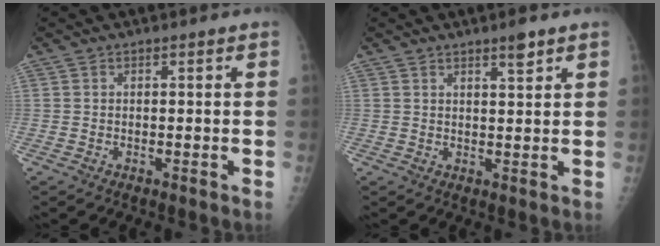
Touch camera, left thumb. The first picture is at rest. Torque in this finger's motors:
{"motor_torque": [0.03, 0.25, -0.31, -0.14, 0.03]}